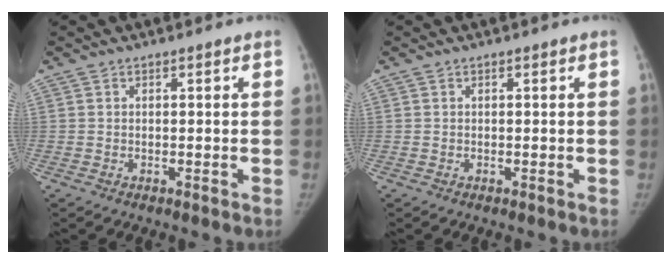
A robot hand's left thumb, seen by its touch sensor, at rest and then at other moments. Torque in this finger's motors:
{"motor_torque": [0.11, 0.08, -0.02, -0.07, 0.02]}